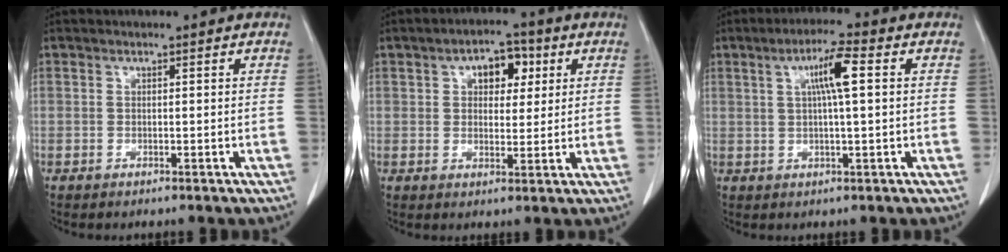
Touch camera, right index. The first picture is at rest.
{"total": 7.2, "force": [2.5, 4.2, 5.3], "torque": [-0.085, 0.023, 0.042]}
{"total": 6.6, "force": [1.7, 0.8, 6.3], "torque": [-0.115, 0.012, 0.030]}